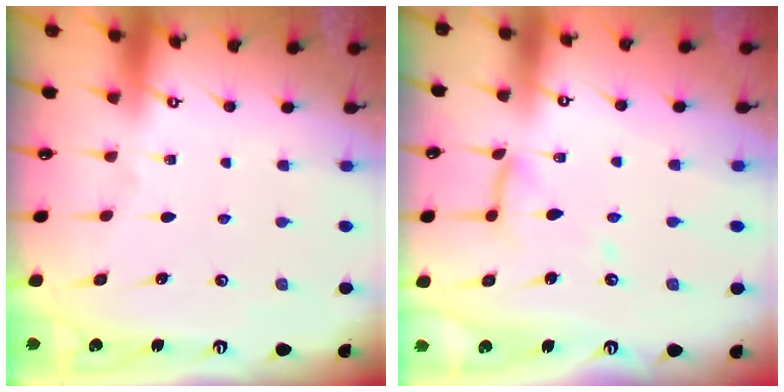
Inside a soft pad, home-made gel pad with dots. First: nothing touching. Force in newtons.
{"total": 10.2, "press": 10.1, "slide": 0.8}